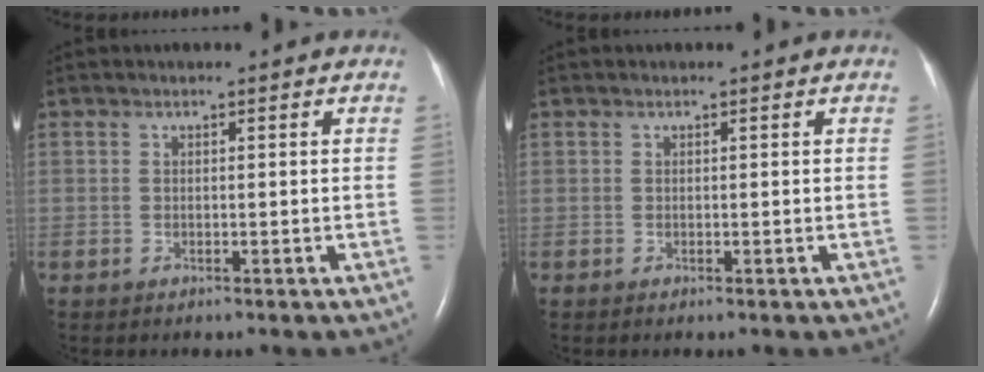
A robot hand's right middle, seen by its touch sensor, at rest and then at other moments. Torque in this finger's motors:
{"motor_torque": [0.12, -0.13, 0.00, 0.02]}